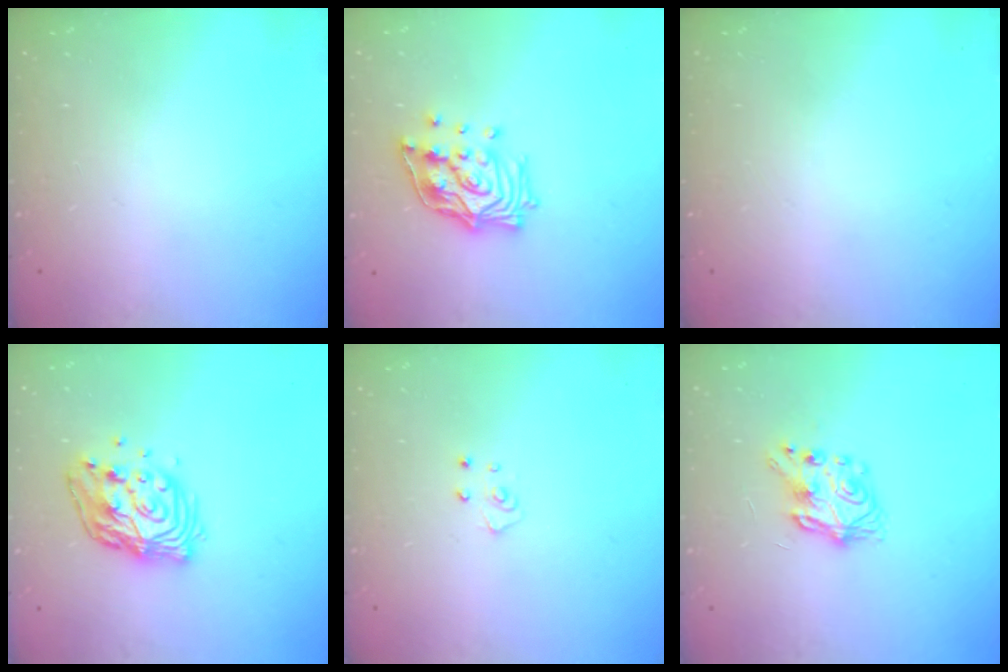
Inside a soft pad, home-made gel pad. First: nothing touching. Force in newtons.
{"total": 15.8, "press": 15.7, "slide": 1.6}
{"total": 0.0}
{"total": 13.7, "press": 13.7, "slide": 1.2}
{"total": 4.2, "press": 4.1, "slide": 0.4}
{"total": 7.1, "press": 7.1, "slide": 0.4}